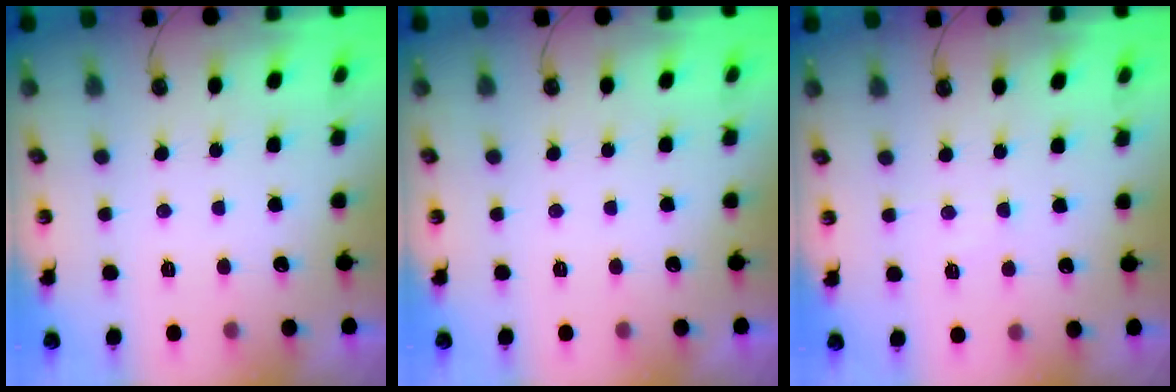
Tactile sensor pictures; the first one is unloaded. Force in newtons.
{"total": 0.0}
{"total": 3.6, "press": 3.6, "slide": 0.4}